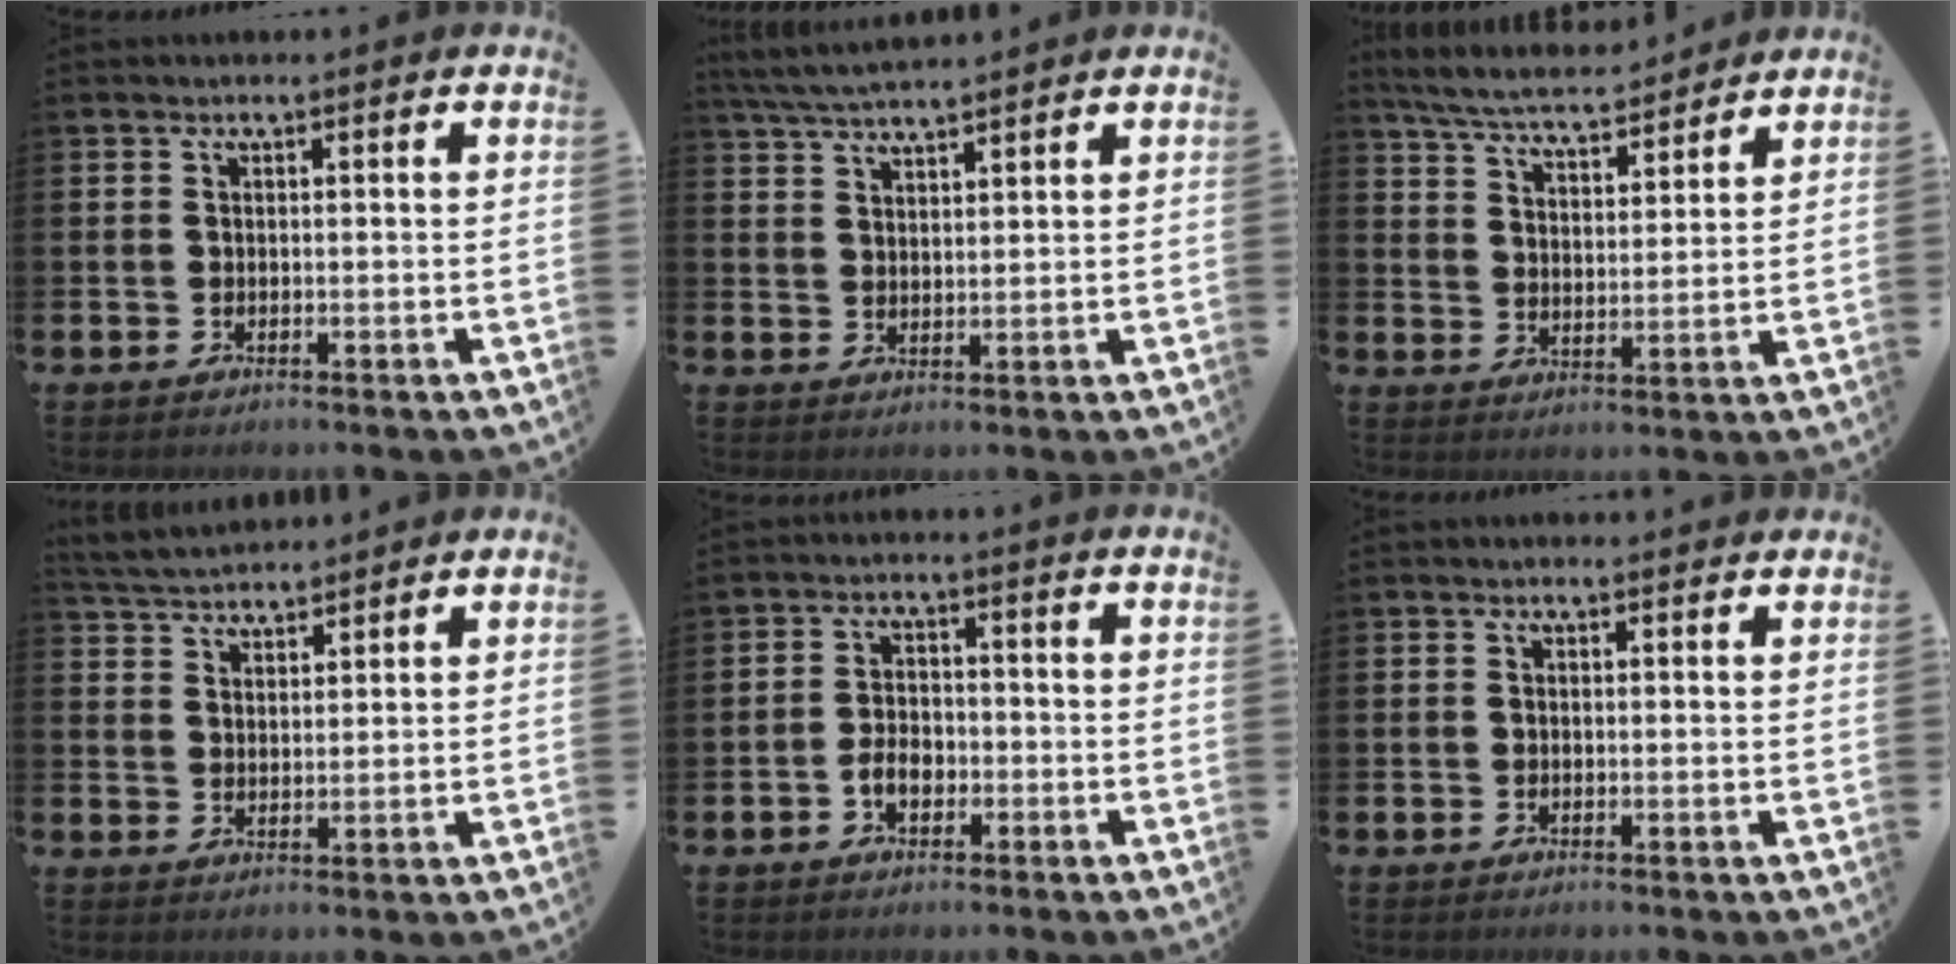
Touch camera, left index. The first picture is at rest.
{"total": 4.5, "force": [4.4, 0.2, 1.2], "torque": [-0.038, -0.016, 0.080]}
{"total": 6.1, "force": [5.9, 0.8, 1.4], "torque": [-0.050, -0.036, 0.103]}
{"total": 4.2, "force": [4.1, 0.7, -0.1], "torque": [-0.014, -0.020, 0.075]}
{"total": 3.3, "force": [-1.2, 2.2, 2.2], "torque": [-0.028, 0.000, -0.027]}
{"total": 0.5, "force": [0.5, 0.1, 0.2], "torque": [0.010, -0.003, 0.006]}